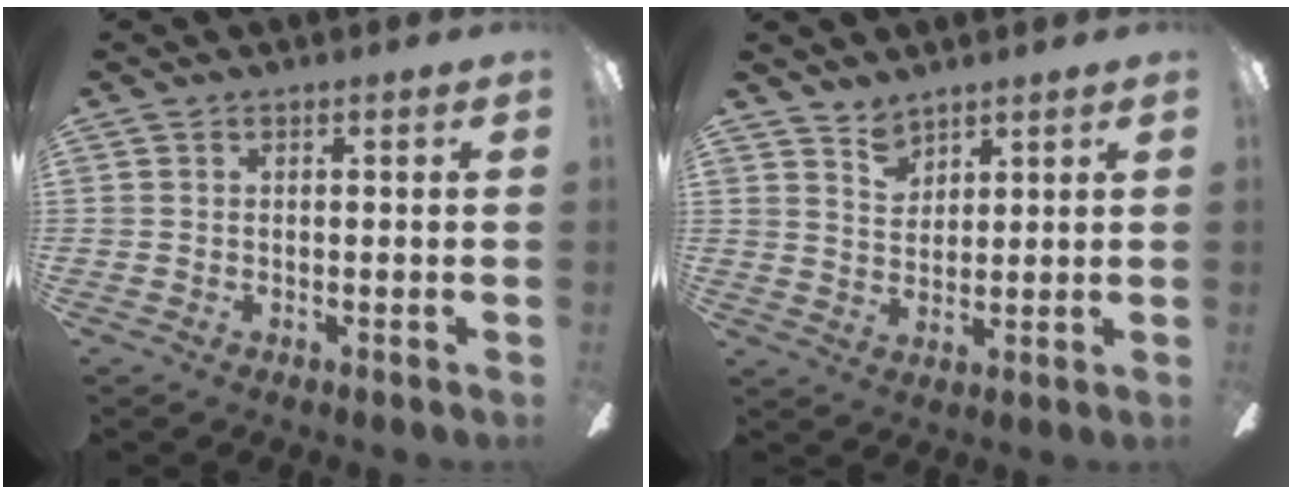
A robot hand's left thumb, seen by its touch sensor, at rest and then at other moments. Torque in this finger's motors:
{"motor_torque": [-0.04, -0.02, -0.50, 0.15, -0.02]}